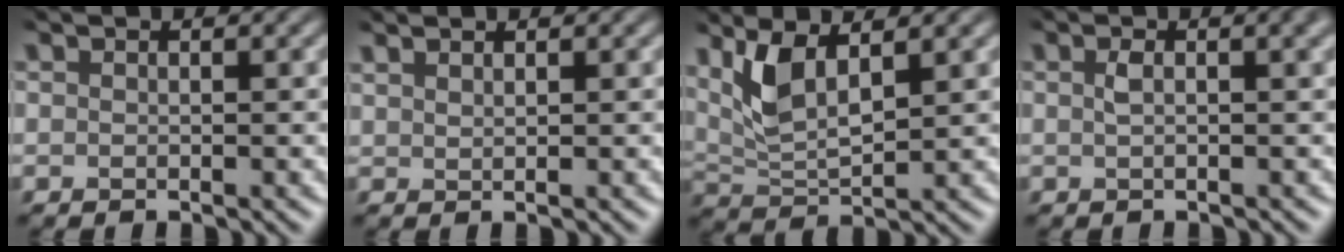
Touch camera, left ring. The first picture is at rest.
{"total": 1.3, "force": [1.2, -0.2, 0.4], "torque": [-0.012, 0.004, 0.026]}
{"total": 3.5, "force": [2.1, 0.6, 2.8], "torque": [-0.071, -0.005, 0.049]}
{"total": 2.9, "force": [0.5, 1.0, 2.7], "torque": [-0.036, 0.009, 0.009]}